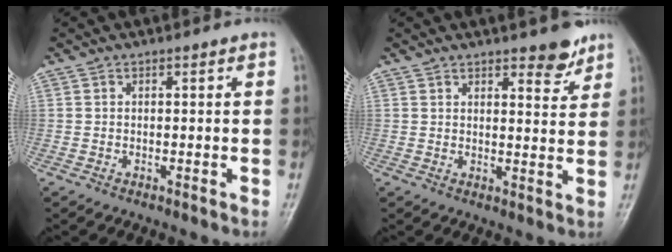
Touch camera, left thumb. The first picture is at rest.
{"total": 4.7, "force": [3.6, 1.5, 2.5], "torque": [-0.016, -0.027, 0.048]}